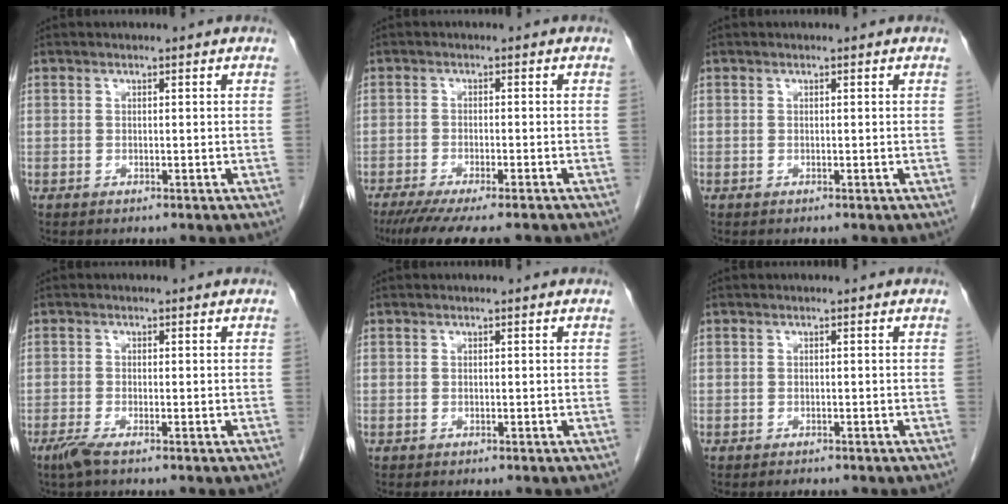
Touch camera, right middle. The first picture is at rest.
{"total": 11.5, "force": [-9.5, 1.6, 6.3], "torque": [-0.089, -0.022, -0.141]}
{"total": 0.0}
{"total": 2.2, "force": [-1.5, 0.1, 1.6], "torque": [-0.039, -0.007, -0.034]}
{"total": 0.0}
{"total": 0.7, "force": [-0.6, 0.2, 0.2], "torque": [-0.009, -0.002, -0.007]}